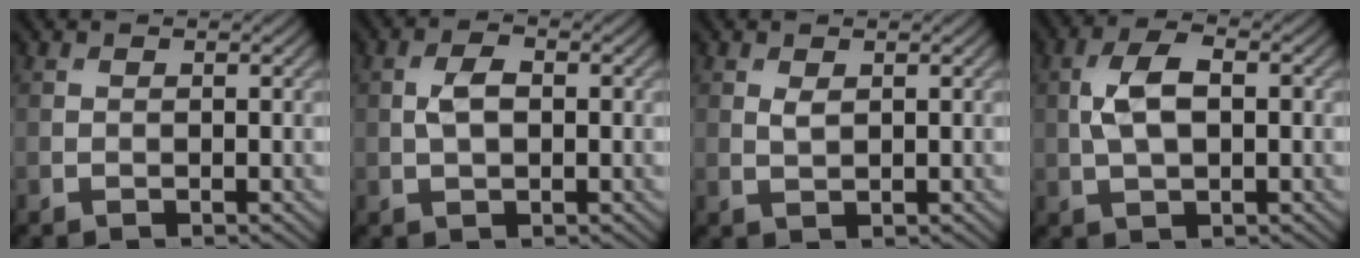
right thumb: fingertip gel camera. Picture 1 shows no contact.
{"total": 3.1, "force": [0.1, 1.7, 2.6], "torque": [-0.056, 0.003, 0.000]}
{"total": 1.2, "force": [0.6, 0.5, 1.0], "torque": [-0.026, -0.002, 0.014]}
{"total": 5.8, "force": [0.4, 2.9, 5.0], "torque": [-0.107, 0.009, 0.004]}